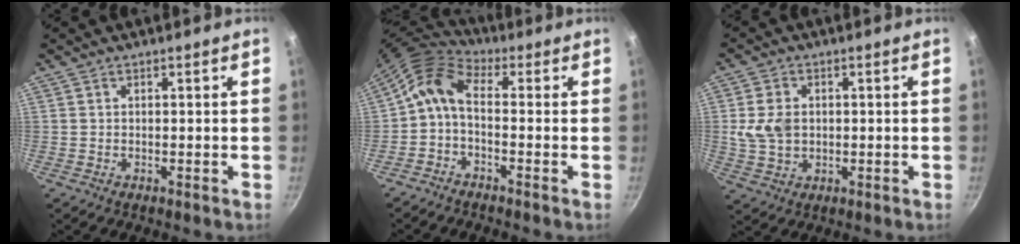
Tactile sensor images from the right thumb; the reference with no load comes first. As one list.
[{"total": 7.8, "force": [-0.5, 4.7, 6.2], "torque": [-0.133, 0.032, -0.026]}, {"total": 7.1, "force": [0.7, 5.5, 4.5], "torque": [-0.075, -0.003, 0.015]}]